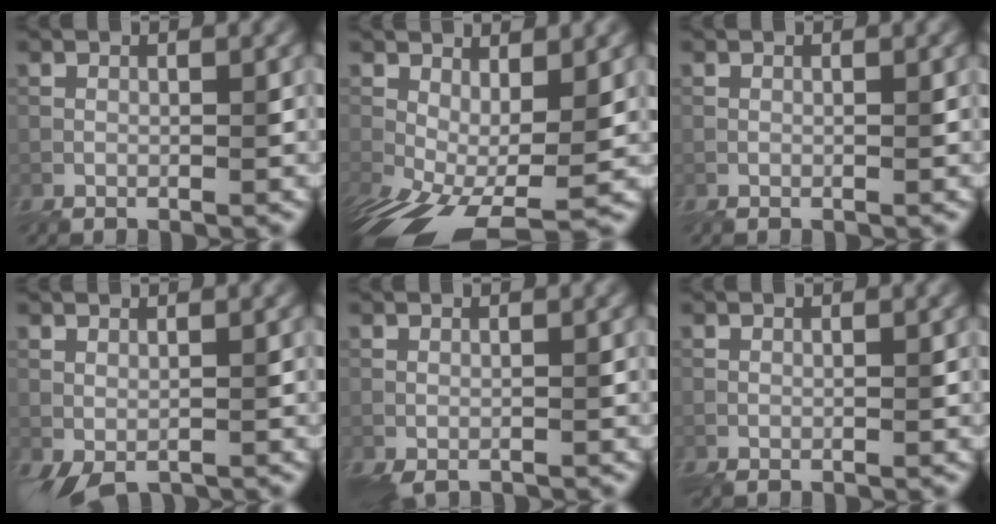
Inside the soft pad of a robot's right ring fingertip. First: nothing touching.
{"total": 9.3, "force": [-1.9, 4.6, 7.9], "torque": [-0.148, -0.029, -0.009]}
{"total": 0.0}
{"total": 2.0, "force": [0.1, 0.9, 1.8], "torque": [-0.034, -0.005, 0.010]}
{"total": 1.2, "force": [-0.1, 0.5, 1.1], "torque": [-0.021, 0.000, -0.001]}
{"total": 0.0}